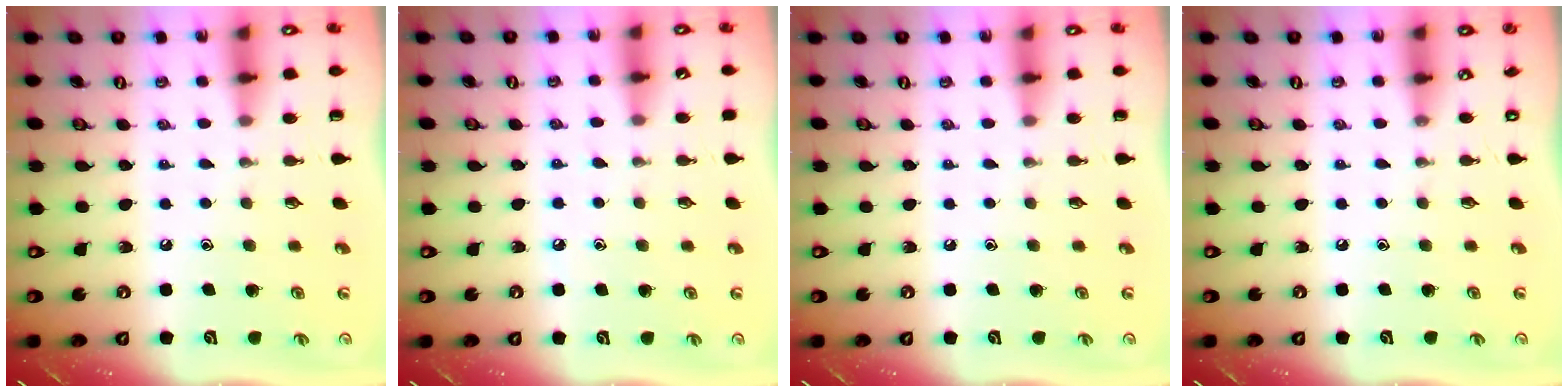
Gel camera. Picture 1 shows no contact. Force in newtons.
{"total": 2.8, "press": 2.8, "slide": 0.4}
{"total": 0.0}
{"total": 0.0}